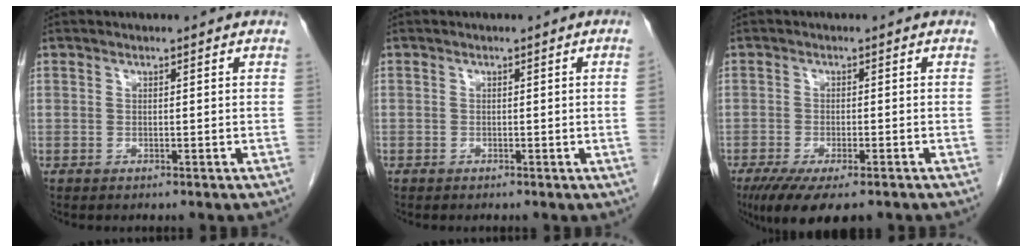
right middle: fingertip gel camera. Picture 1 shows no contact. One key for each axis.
{"total": 1.0, "fx": -0.1, "fy": -0.4, "fz": 0.9, "tx": -0.005, "ty": 0.001, "tz": 0.000}
{"total": 9.1, "fx": -6.4, "fy": 2.7, "fz": 5.8, "tx": -0.086, "ty": -0.017, "tz": -0.099}